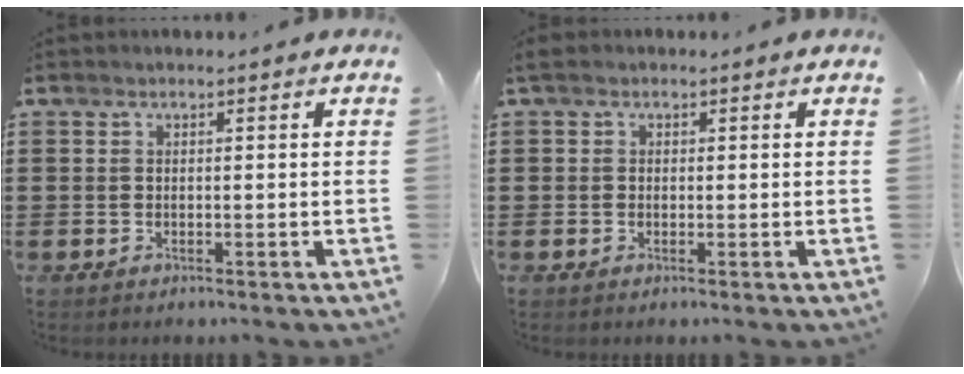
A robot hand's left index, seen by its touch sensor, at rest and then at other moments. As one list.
[{"total": 1.7, "force": [0.5, 1.4, 0.7], "torque": [-0.017, 0.009, 0.009]}]